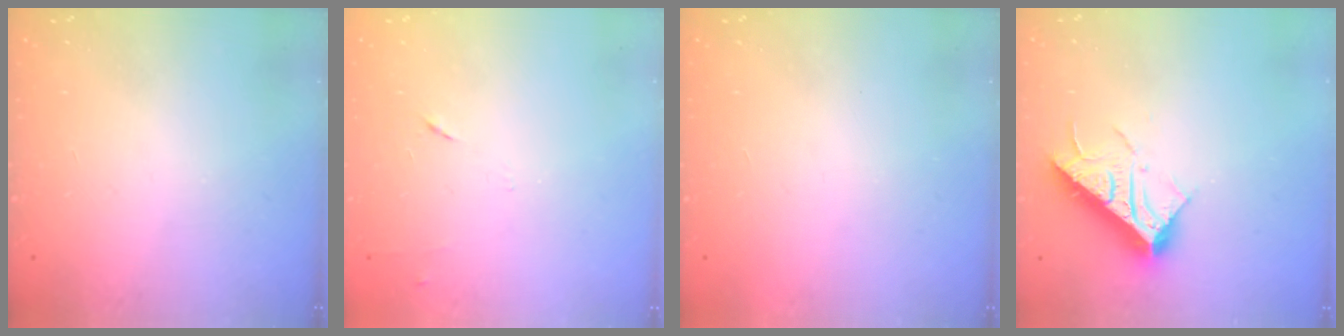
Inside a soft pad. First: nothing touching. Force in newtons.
{"total": 4.3, "press": 4.3, "slide": 0.6}
{"total": 1.6, "press": 1.5, "slide": 0.1}
{"total": 16.3, "press": 16.3, "slide": 0.3}